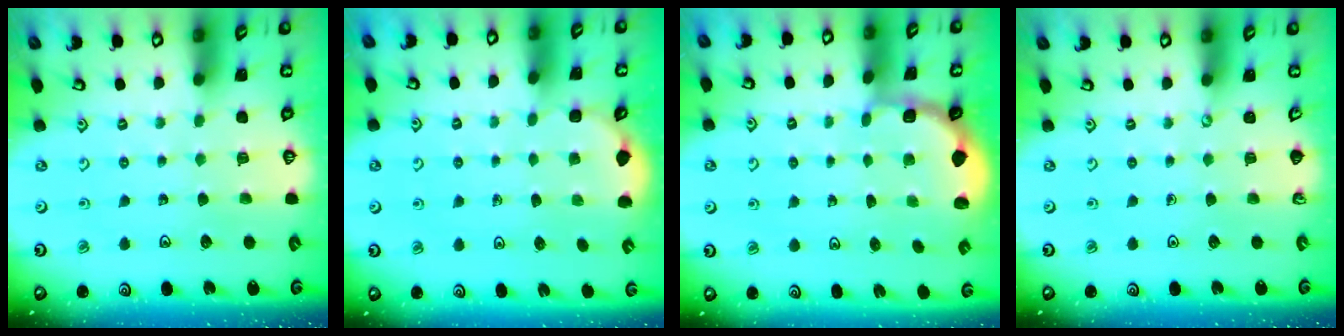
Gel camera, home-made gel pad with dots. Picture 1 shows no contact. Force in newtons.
{"total": 2.2, "press": 1.7, "slide": 1.3}
{"total": 1.7, "press": 1.5, "slide": 0.7}
{"total": 0.0}